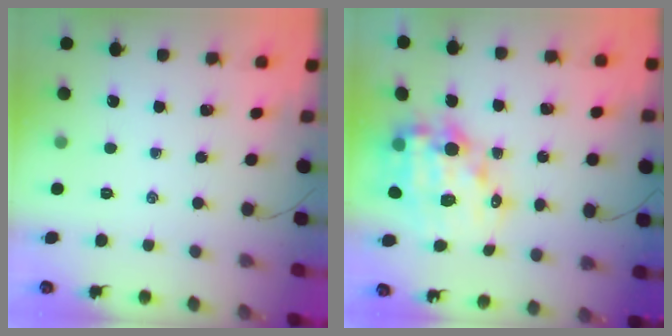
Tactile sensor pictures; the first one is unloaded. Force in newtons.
{"total": 16.2, "press": 15.7, "slide": 4.0}